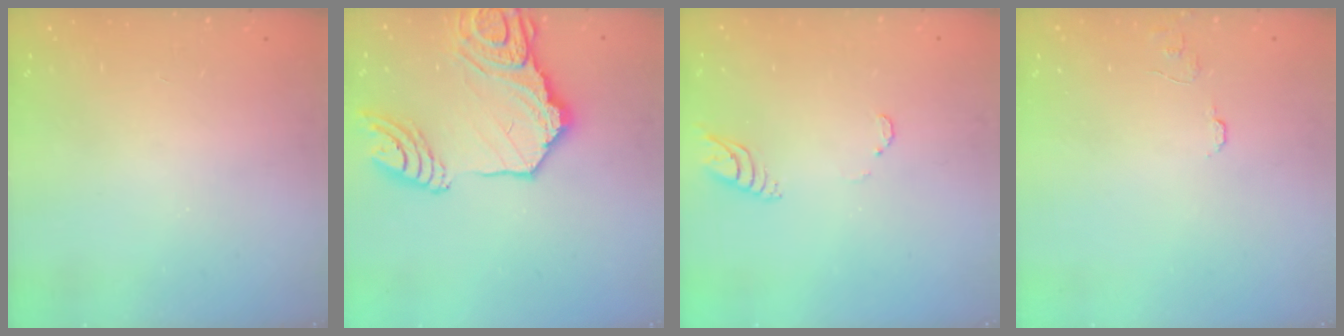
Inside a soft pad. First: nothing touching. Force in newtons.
{"total": 21.3, "press": 21.2, "slide": 2.6}
{"total": 3.9, "press": 3.9, "slide": 0.4}
{"total": 5.4, "press": 5.4, "slide": 0.3}